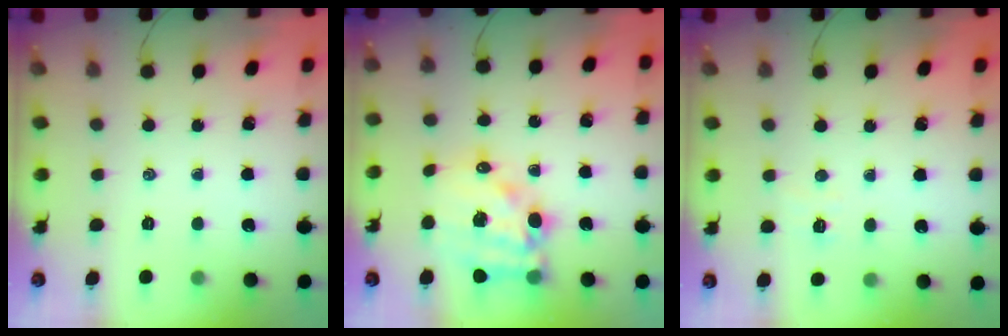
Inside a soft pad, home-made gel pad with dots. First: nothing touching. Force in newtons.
{"total": 15.7, "press": 15.2, "slide": 3.8}
{"total": 3.3, "press": 3.1, "slide": 0.9}